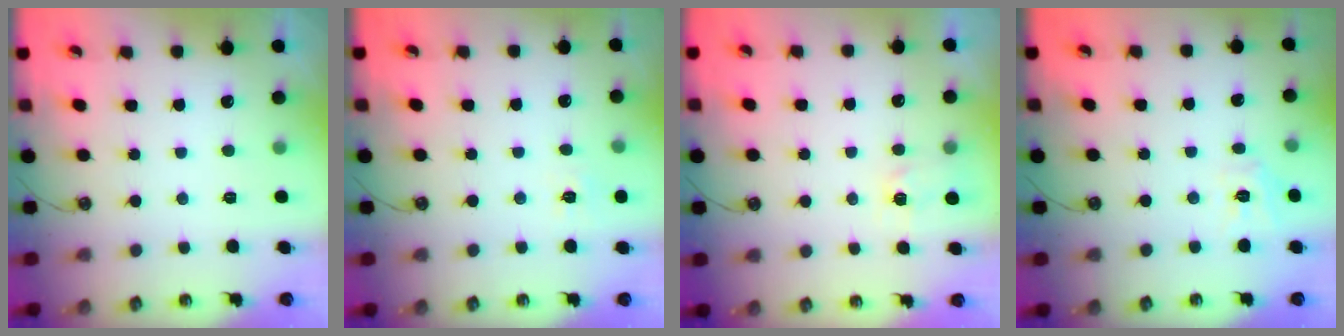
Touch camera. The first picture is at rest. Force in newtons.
{"total": 5.3, "press": 5.3, "slide": 0.7}
{"total": 4.7, "press": 4.7, "slide": 0.6}
{"total": 6.8, "press": 6.8, "slide": 0.5}